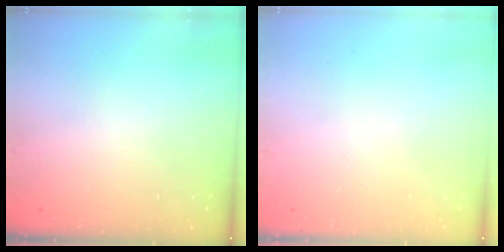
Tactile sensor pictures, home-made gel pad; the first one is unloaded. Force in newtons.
{"total": 0.0}